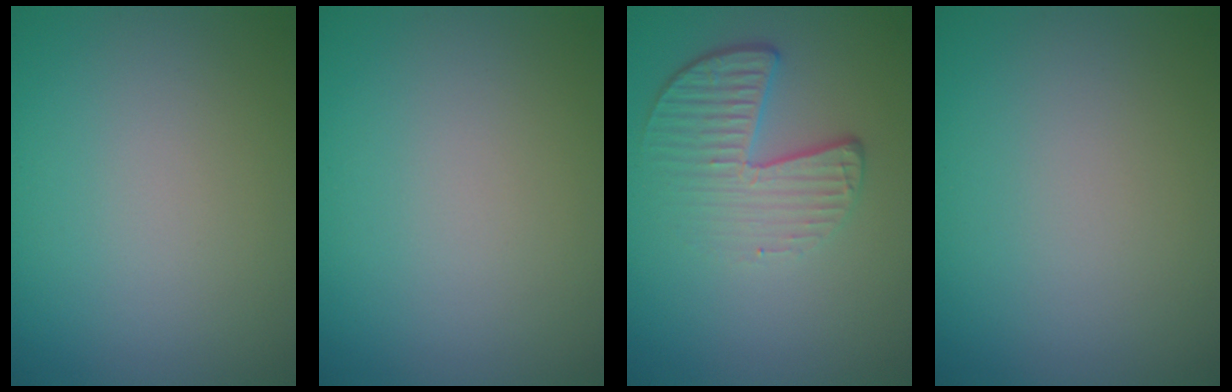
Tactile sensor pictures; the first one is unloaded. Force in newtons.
{"total": 0.0}
{"total": 4.4, "press": 2.8, "slide": 3.3}
{"total": 0.0}